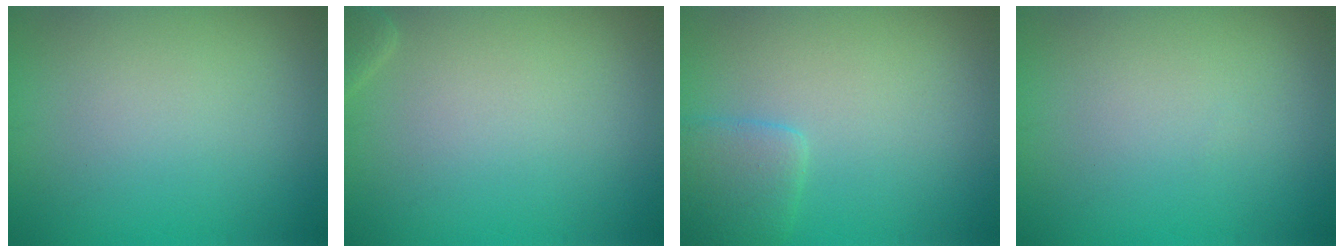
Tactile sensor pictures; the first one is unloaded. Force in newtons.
{"total": 1.2, "press": 1.2, "slide": 0.2}
{"total": 2.5, "press": 2.5, "slide": 0.2}
{"total": 0.0}